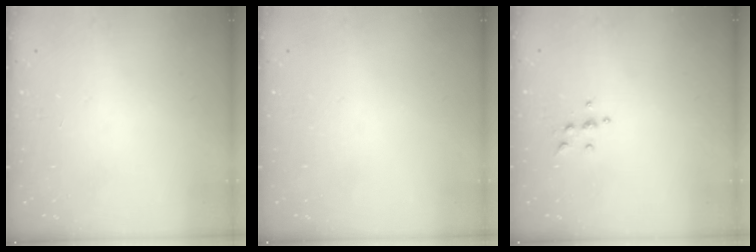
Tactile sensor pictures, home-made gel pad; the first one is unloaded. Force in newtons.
{"total": 0.0}
{"total": 4.9, "press": 4.9, "slide": 0.7}